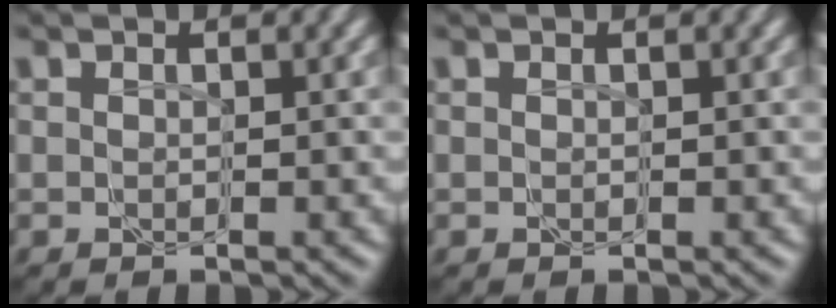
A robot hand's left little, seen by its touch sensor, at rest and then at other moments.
{"total": 0.0}